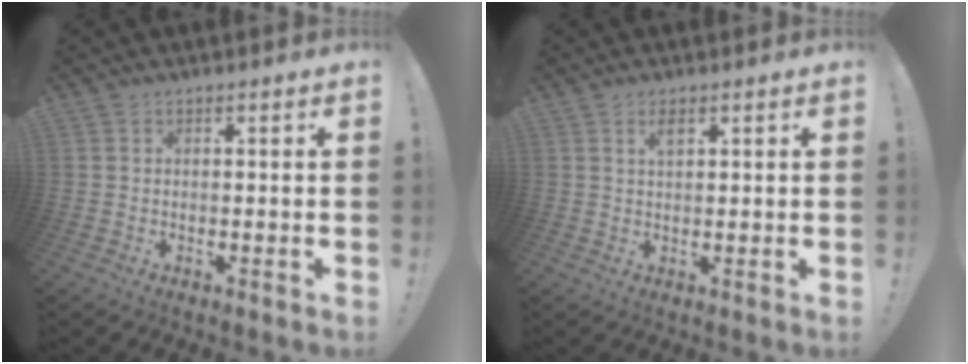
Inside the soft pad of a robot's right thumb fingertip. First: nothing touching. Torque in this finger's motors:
{"motor_torque": [-0.60, 0.55, 0.62, 0.06, -0.05]}